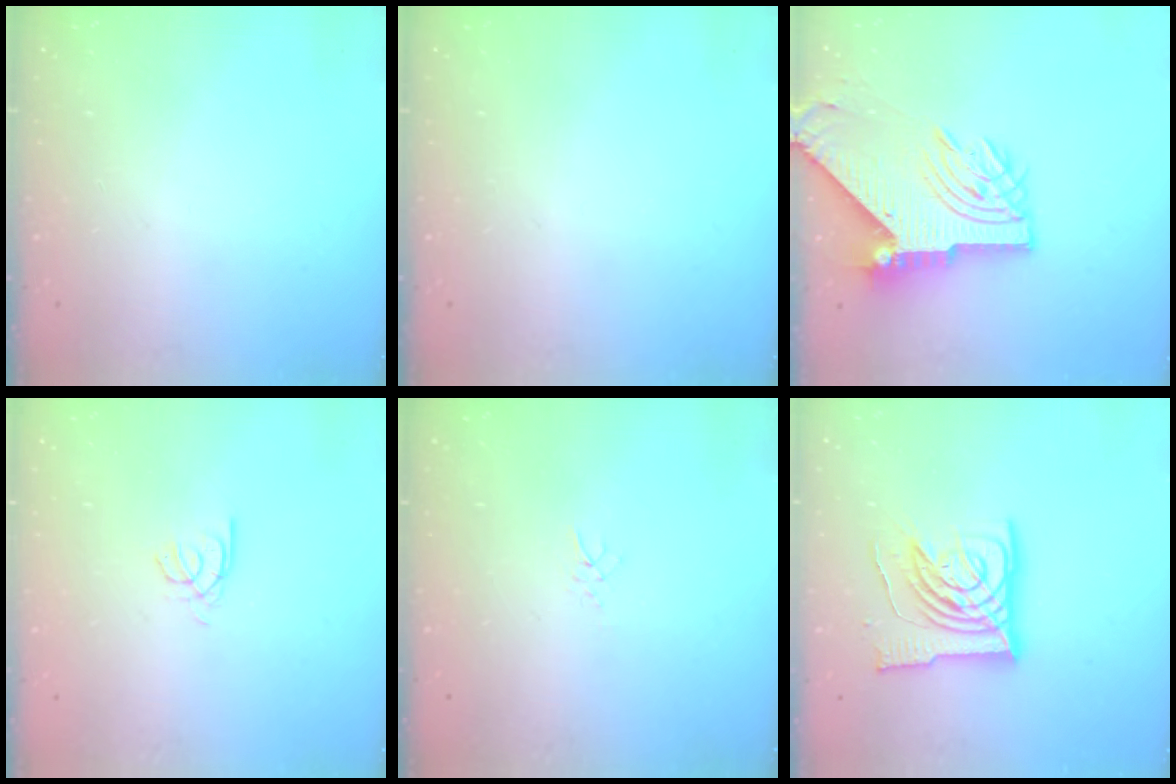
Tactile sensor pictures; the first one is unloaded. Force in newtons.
{"total": 0.0}
{"total": 13.2, "press": 13.1, "slide": 1.6}
{"total": 2.3, "press": 2.3, "slide": 0.2}
{"total": 3.1, "press": 3.0, "slide": 0.5}
{"total": 15.3, "press": 15.2, "slide": 2.0}